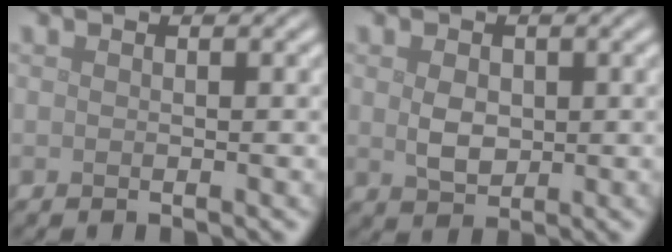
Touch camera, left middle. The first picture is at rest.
{"total": 2.4, "force": [0.3, 1.7, 1.7], "torque": [-0.035, -0.002, 0.008]}